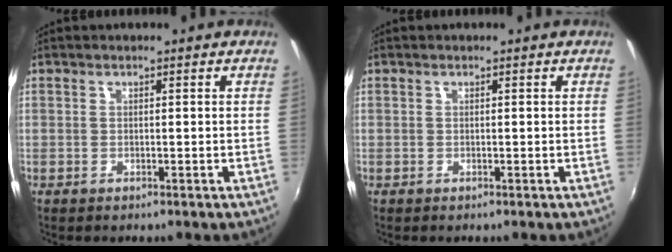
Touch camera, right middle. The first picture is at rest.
{"total": 0.0}